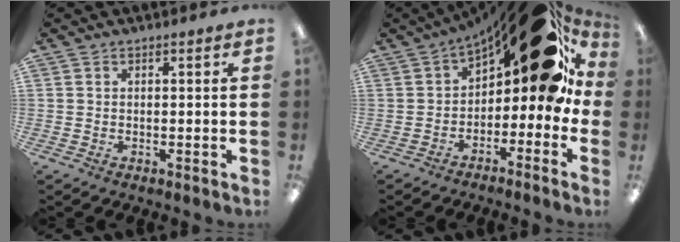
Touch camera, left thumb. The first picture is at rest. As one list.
[{"total": 22.0, "force": [9.8, 9.0, 17.5], "torque": [-0.236, -0.049, 0.164]}]